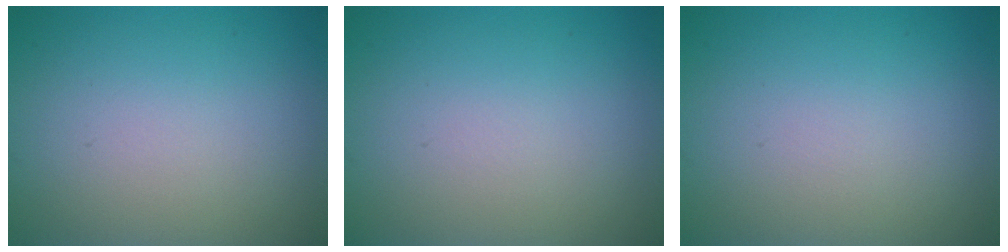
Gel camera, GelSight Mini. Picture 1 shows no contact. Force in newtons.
{"total": 0.0}
{"total": 0.0}